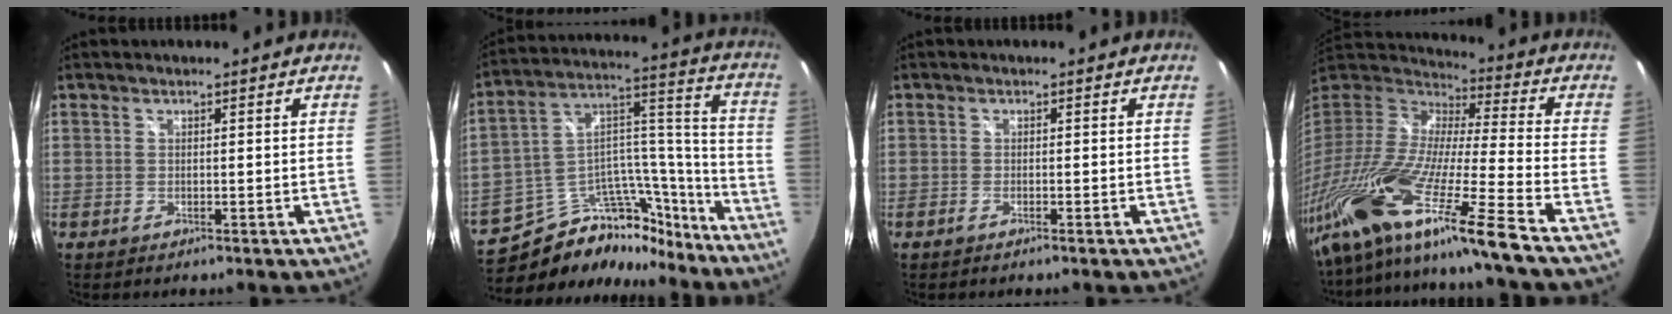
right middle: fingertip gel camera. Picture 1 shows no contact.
{"total": 23.5, "force": [-18.5, 11.0, 9.5], "torque": [-0.155, 0.082, -0.266]}
{"total": 1.1, "force": [-0.8, -0.2, 0.8], "torque": [-0.015, -0.002, -0.017]}
{"total": 29.1, "force": [-20.8, -0.5, 20.3], "torque": [-0.335, -0.084, -0.379]}